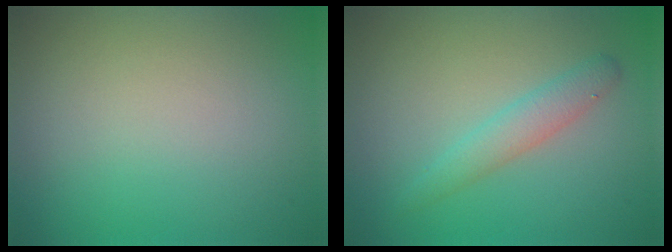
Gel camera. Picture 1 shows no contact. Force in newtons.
{"total": 1.3, "press": 1.3, "slide": 0.2}